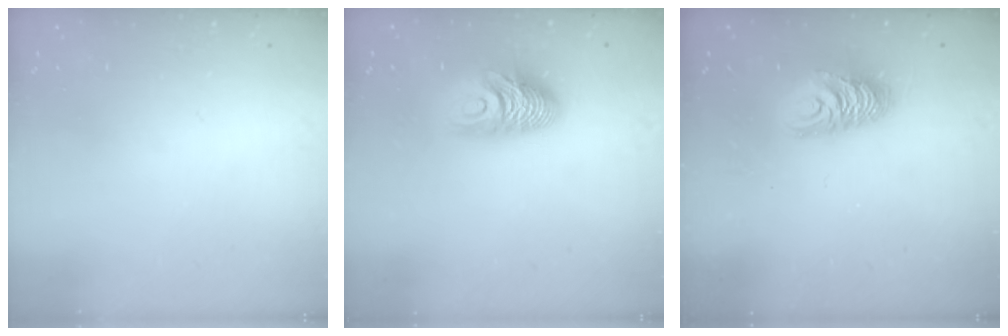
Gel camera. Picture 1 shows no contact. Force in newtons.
{"total": 11.0, "press": 11.0, "slide": 0.8}
{"total": 10.7, "press": 10.6, "slide": 0.8}